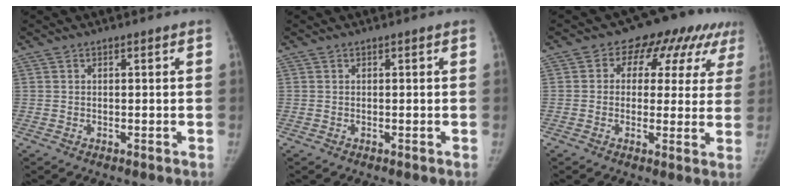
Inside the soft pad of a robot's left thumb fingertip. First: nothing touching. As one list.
[{"total": 0.0}, {"total": 14.4, "force": [6.0, 9.5, 9.0], "torque": [-0.063, 0.019, 0.069]}]